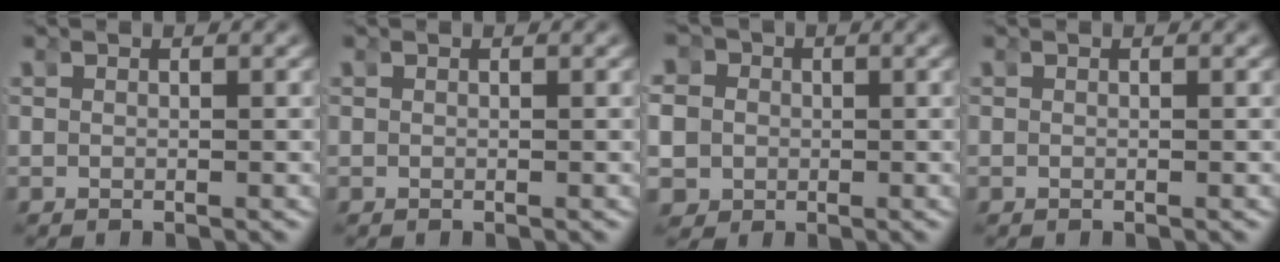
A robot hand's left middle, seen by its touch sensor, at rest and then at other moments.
{"total": 0.0}
{"total": 7.6, "force": [-0.2, 7.0, 2.9], "torque": [-0.085, -0.017, -0.011]}
{"total": 0.0}